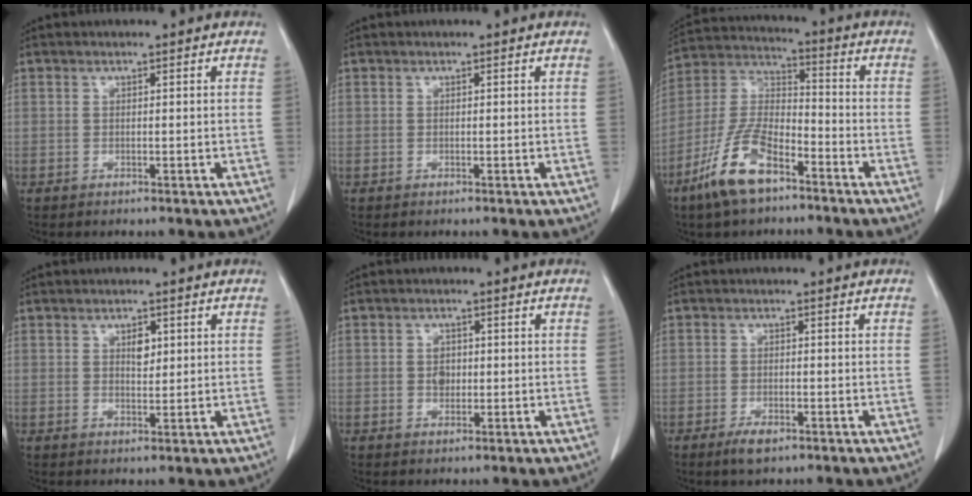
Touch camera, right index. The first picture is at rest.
{"total": 0.0}
{"total": 12.3, "force": [-7.5, 4.4, 8.7], "torque": [-0.190, -0.002, -0.146]}
{"total": 2.3, "force": [0.8, 1.2, 1.8], "torque": [-0.027, -0.003, 0.014]}
{"total": 2.2, "force": [0.0, 1.7, 1.4], "torque": [-0.022, 0.002, 0.001]}
{"total": 2.6, "force": [-1.7, 0.9, 1.8], "torque": [-0.035, -0.001, -0.025]}